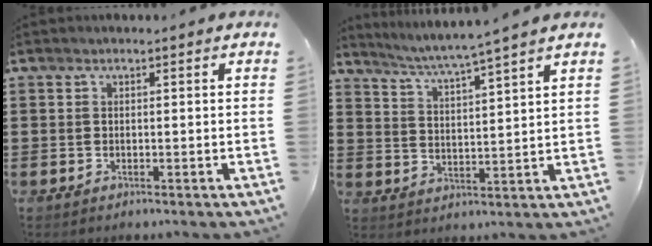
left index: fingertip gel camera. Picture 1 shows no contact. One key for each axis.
{"total": 4.0, "fx": 3.6, "fy": -1.3, "fz": 1.3, "tx": -0.042, "ty": -0.030, "tz": 0.055}